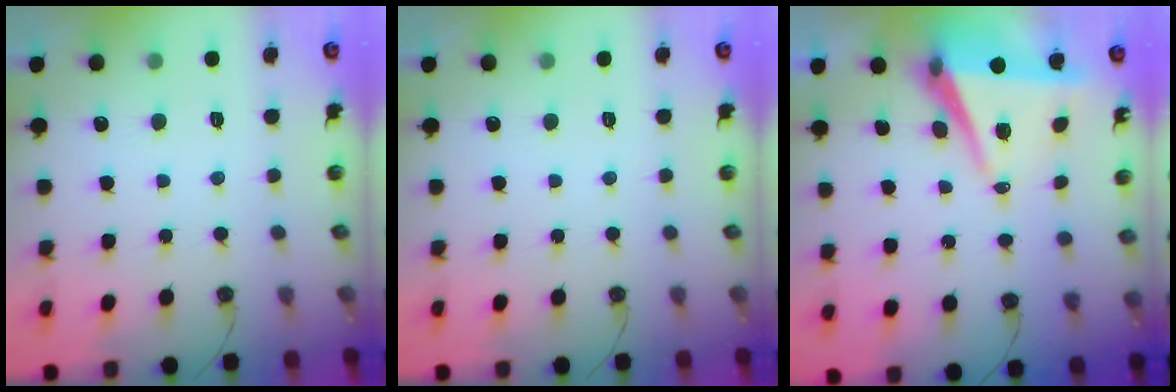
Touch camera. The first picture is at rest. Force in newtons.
{"total": 0.0}
{"total": 7.9, "press": 6.7, "slide": 4.2}